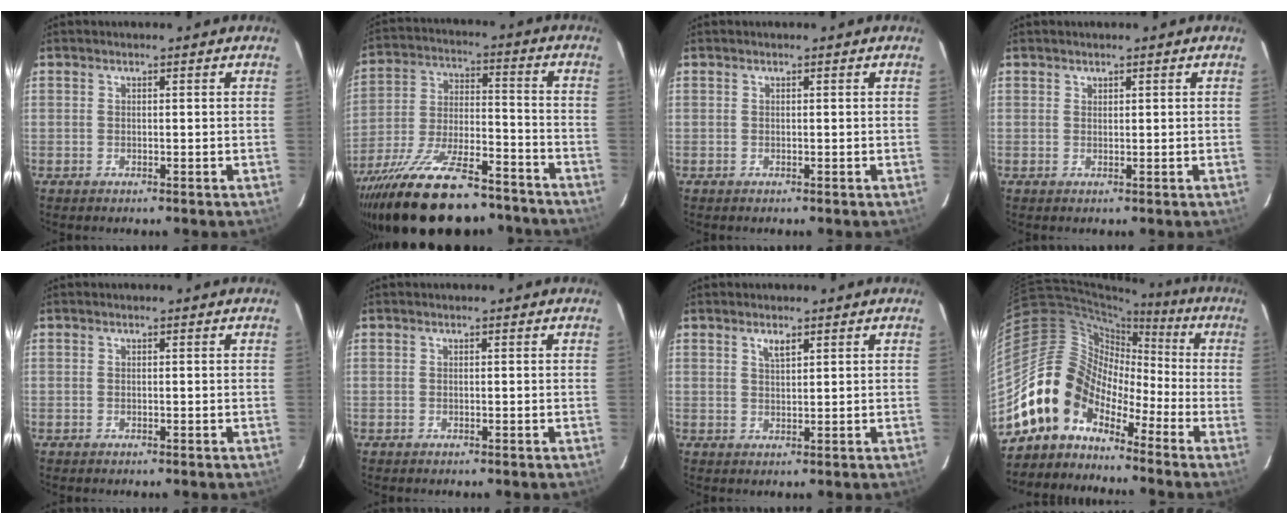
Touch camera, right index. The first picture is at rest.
{"total": 27.1, "force": [-20.8, 9.4, 14.5], "torque": [-0.278, -0.032, -0.315]}
{"total": 0.0}
{"total": 0.5, "force": [0.4, 0.3, 0.0], "torque": [0.001, 0.002, 0.008]}
{"total": 0.0}
{"total": 0.0}
{"total": 2.1, "force": [1.3, 0.7, 1.4], "torque": [-0.024, 0.003, 0.024]}
{"total": 11.5, "force": [-8.4, 7.3, 2.9], "torque": [-0.055, 0.041, -0.175]}